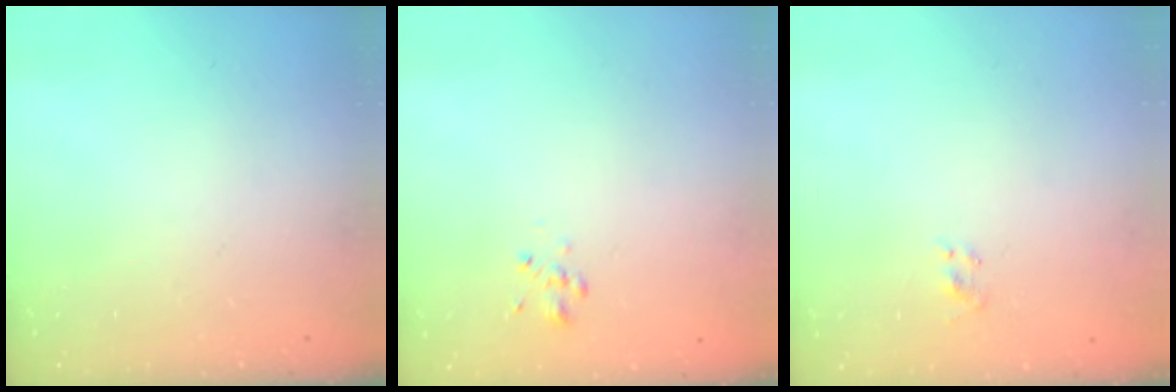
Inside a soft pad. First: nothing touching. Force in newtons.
{"total": 2.8, "press": 2.4, "slide": 1.4}
{"total": 1.6, "press": 1.4, "slide": 0.9}